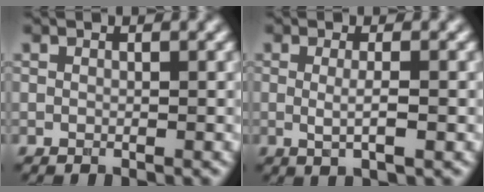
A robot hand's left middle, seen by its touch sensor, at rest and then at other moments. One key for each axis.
{"total": 2.5, "fx": -0.1, "fy": 0.6, "fz": 2.5, "tx": -0.044, "ty": -0.008, "tz": -0.003}